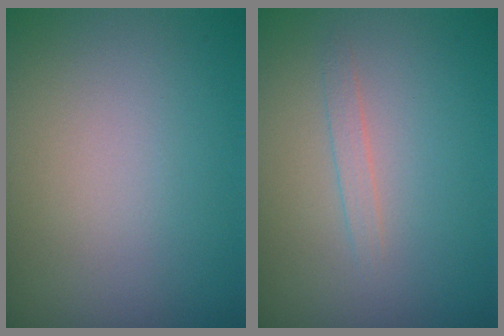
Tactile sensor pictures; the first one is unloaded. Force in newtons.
{"total": 0.9, "press": 0.8, "slide": 0.1}